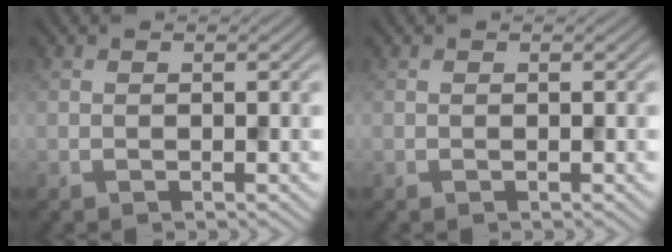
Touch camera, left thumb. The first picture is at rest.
{"total": 0.0}